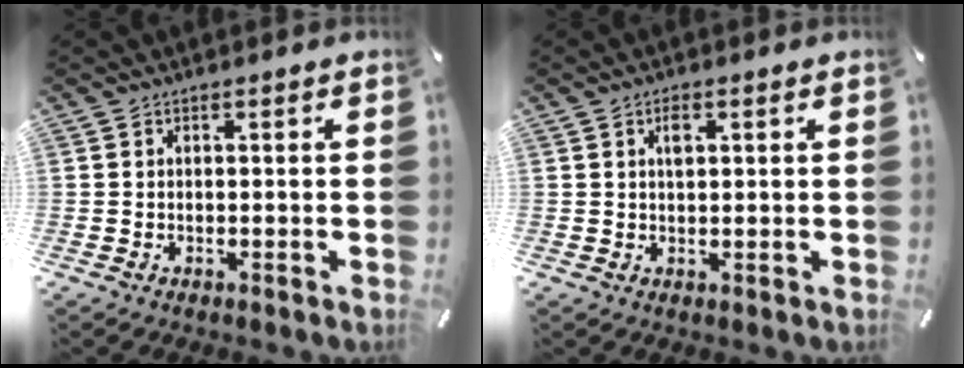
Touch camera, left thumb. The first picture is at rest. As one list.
[{"total": 2.4, "force": [0.9, 1.1, 1.9], "torque": [-0.033, 0.001, 0.013]}]